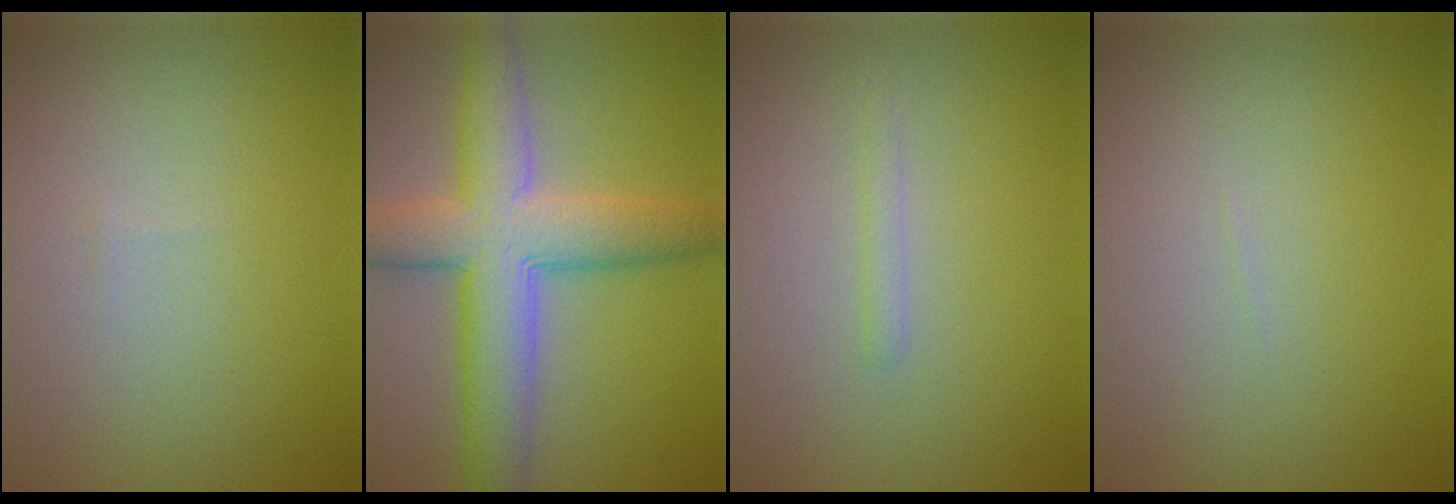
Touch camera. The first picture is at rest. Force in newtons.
{"total": 8.4, "press": 8.4, "slide": 0.3}
{"total": 0.8, "press": 0.8, "slide": 0.0}
{"total": 0.0}